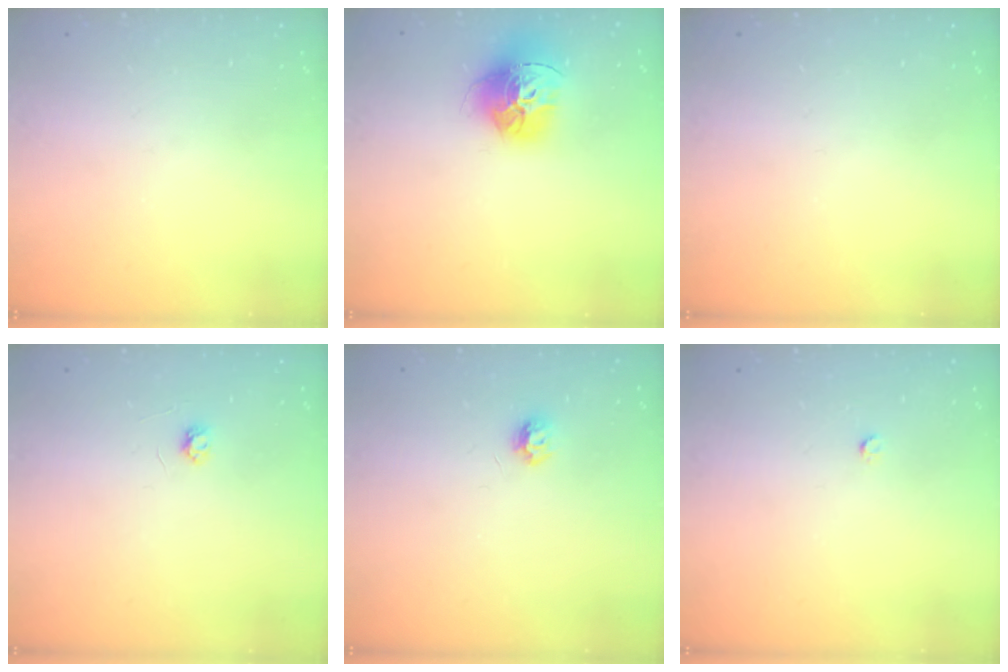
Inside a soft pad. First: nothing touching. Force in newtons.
{"total": 15.7, "press": 15.6, "slide": 1.7}
{"total": 0.0}
{"total": 2.6, "press": 2.6, "slide": 0.3}
{"total": 4.7, "press": 4.7, "slide": 0.5}
{"total": 2.2, "press": 2.2, "slide": 0.3}